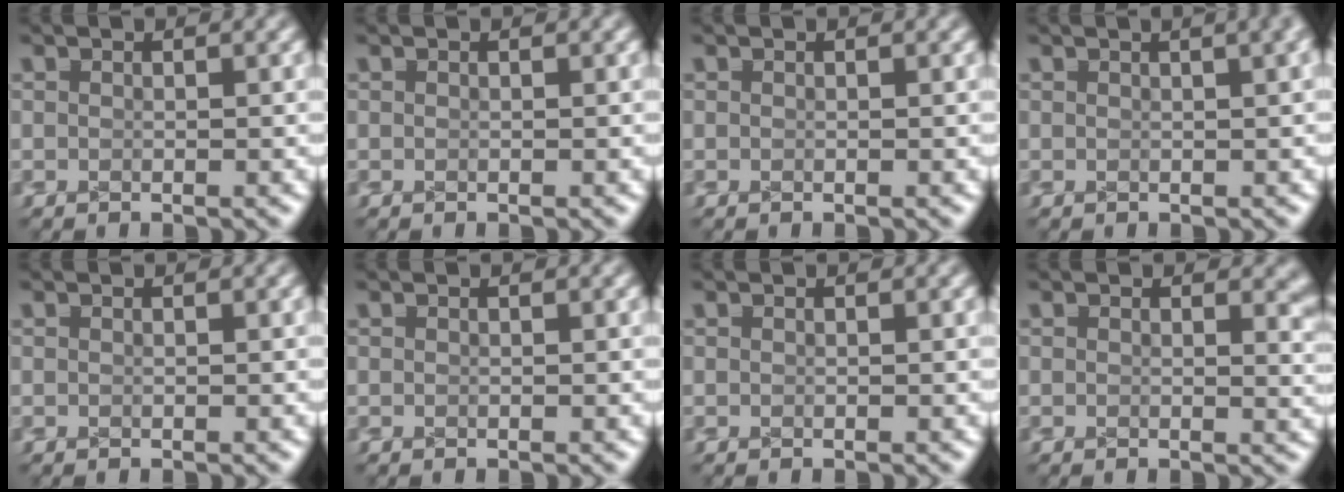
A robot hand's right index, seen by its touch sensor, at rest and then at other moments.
{"total": 0.0}
{"total": 0.0}
{"total": 1.4, "force": [0.9, 0.2, 1.0], "torque": [-0.008, 0.008, 0.011]}
{"total": 0.0}
{"total": 0.0}
{"total": 0.0}
{"total": 1.6, "force": [1.1, 0.5, 1.0], "torque": [-0.007, -0.004, 0.015]}